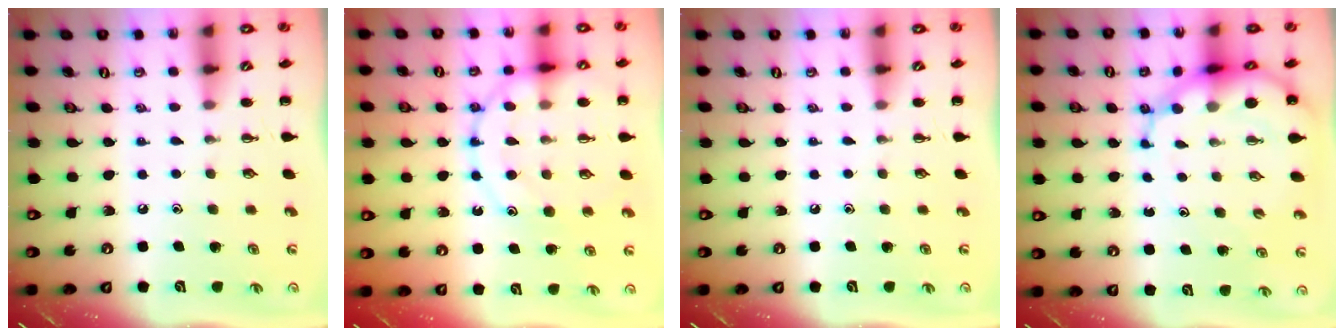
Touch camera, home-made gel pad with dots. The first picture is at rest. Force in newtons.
{"total": 14.2, "press": 14.1, "slide": 1.2}
{"total": 0.0}
{"total": 9.3, "press": 8.8, "slide": 2.8}